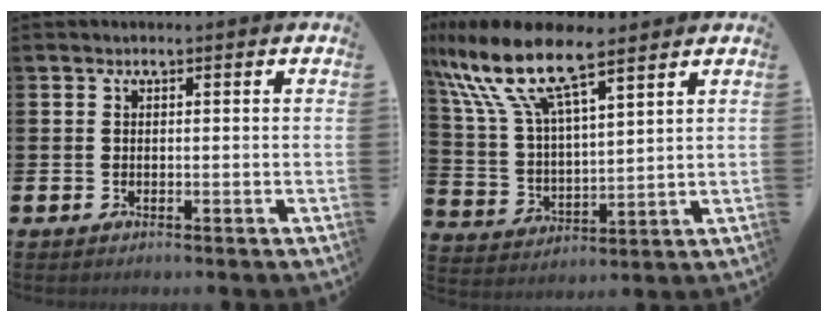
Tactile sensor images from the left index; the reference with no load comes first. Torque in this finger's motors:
{"motor_torque": [0.65, -0.12, 1.05, 0.21]}